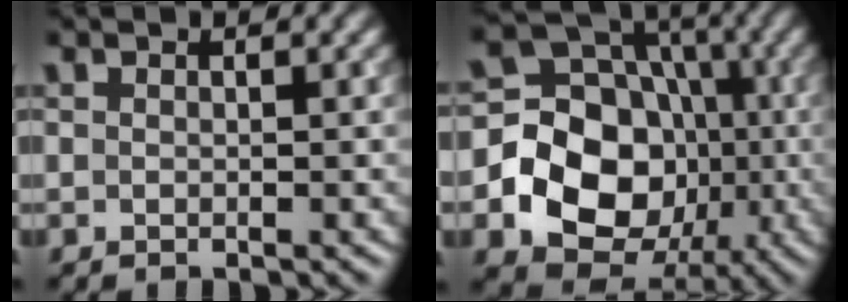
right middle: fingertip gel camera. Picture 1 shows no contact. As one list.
[{"total": 14.7, "force": [-3.1, 12.3, 7.4], "torque": [-0.121, -0.012, -0.083]}]